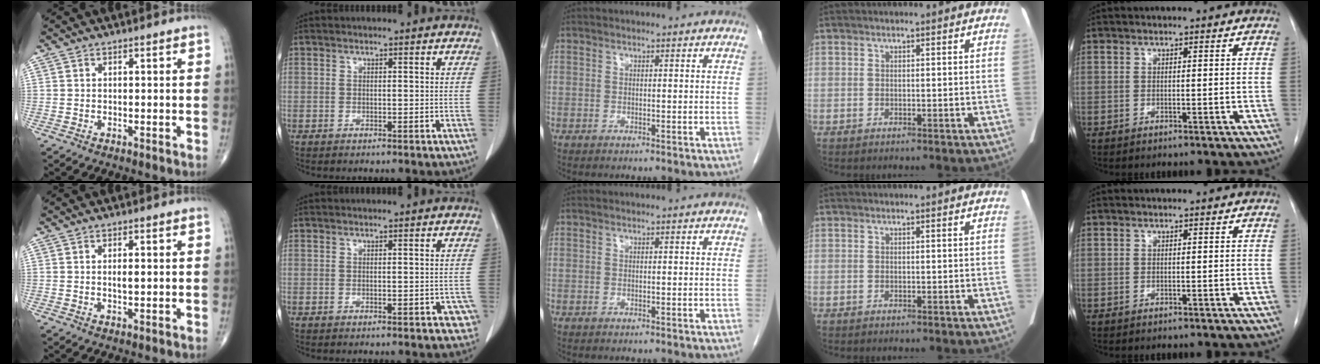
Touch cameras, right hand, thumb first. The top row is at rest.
{"thumb": {"total": 2.2, "force": [0.3, 0.8, 2.1], "torque": [-0.035, -0.002, 0.004]}, "index": {"total": 2.9, "force": [-1.2, 1.3, 2.3], "torque": [-0.010, 0.007, -0.009]}}